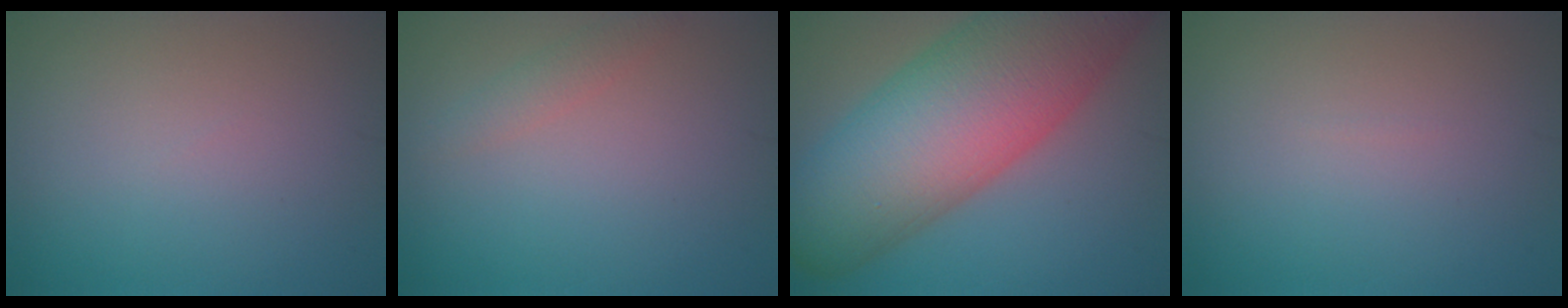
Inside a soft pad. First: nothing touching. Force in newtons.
{"total": 1.4, "press": 1.4, "slide": 0.0}
{"total": 15.7, "press": 15.7, "slide": 0.8}
{"total": 0.0}